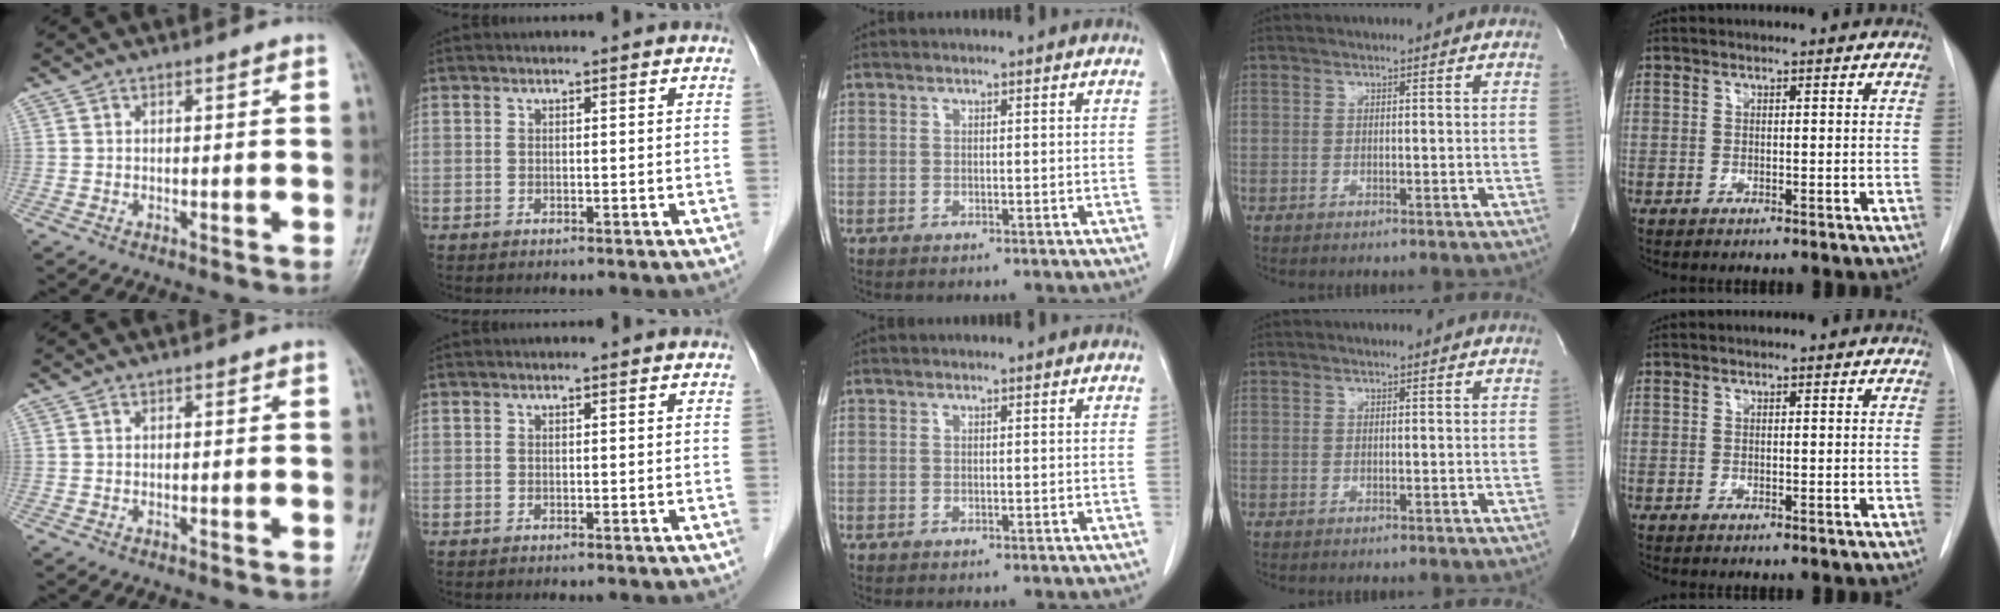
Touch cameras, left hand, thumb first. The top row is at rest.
{}